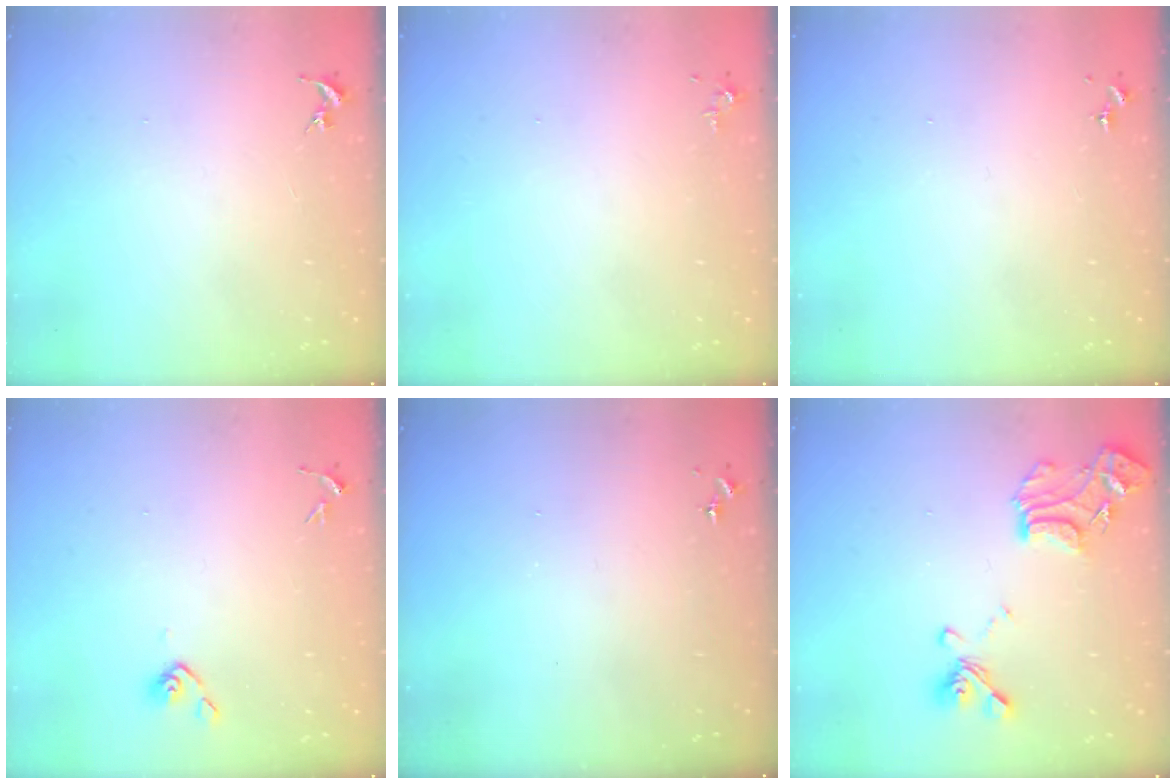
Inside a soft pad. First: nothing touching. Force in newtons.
{"total": 3.5, "press": 3.4, "slide": 0.5}
{"total": 0.0}
{"total": 4.2, "press": 4.1, "slide": 1.1}
{"total": 0.0}
{"total": 16.4, "press": 16.4, "slide": 1.4}